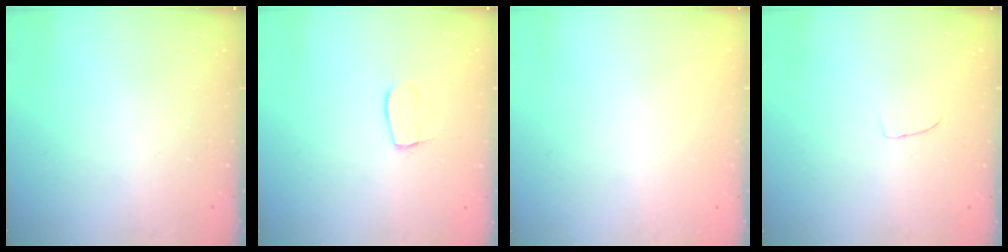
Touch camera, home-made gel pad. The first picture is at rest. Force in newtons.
{"total": 6.6, "press": 6.5, "slide": 0.5}
{"total": 0.0}
{"total": 2.5, "press": 2.5, "slide": 0.1}